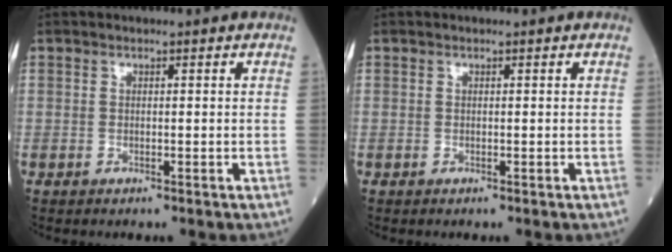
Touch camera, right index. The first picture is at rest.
{"total": 0.0}